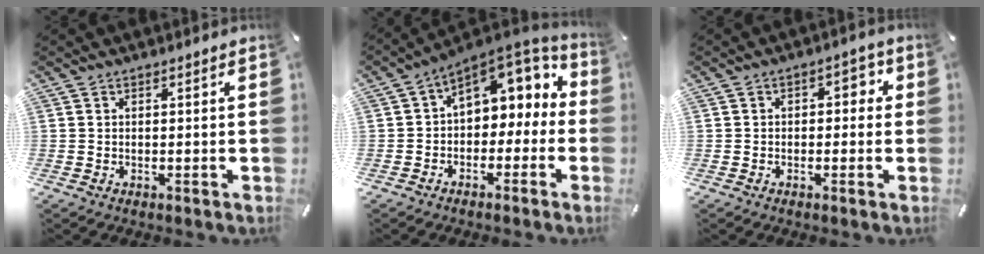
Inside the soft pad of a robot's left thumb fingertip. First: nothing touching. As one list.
[{"total": 8.5, "force": [3.6, 6.3, 4.4], "torque": [-0.060, -0.030, 0.066]}, {"total": 3.2, "force": [-0.7, 2.1, 2.3], "torque": [-0.037, 0.014, -0.021]}]